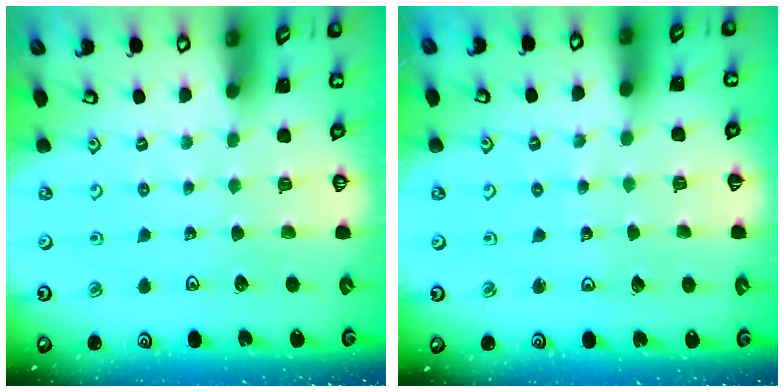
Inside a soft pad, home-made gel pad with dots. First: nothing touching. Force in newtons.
{"total": 4.9, "press": 4.9, "slide": 0.6}